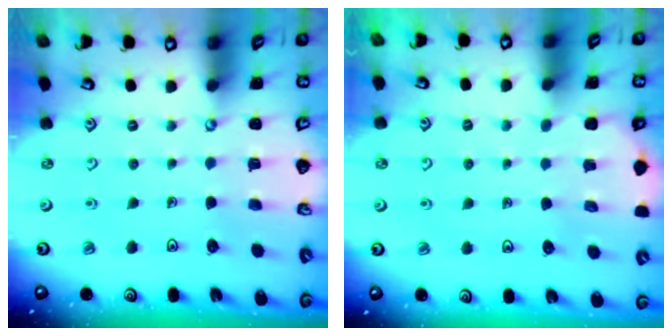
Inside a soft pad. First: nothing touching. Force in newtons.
{"total": 1.4, "press": 1.4, "slide": 0.1}